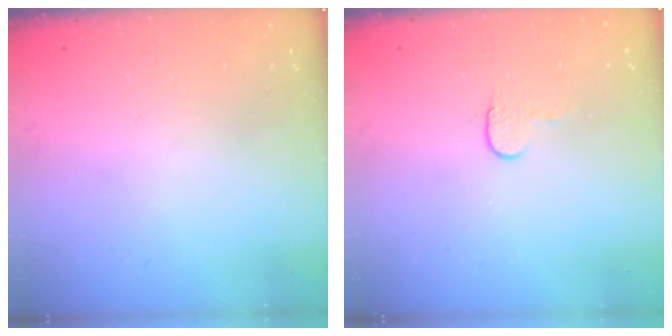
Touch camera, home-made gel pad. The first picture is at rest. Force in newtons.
{"total": 5.0, "press": 4.9, "slide": 0.4}